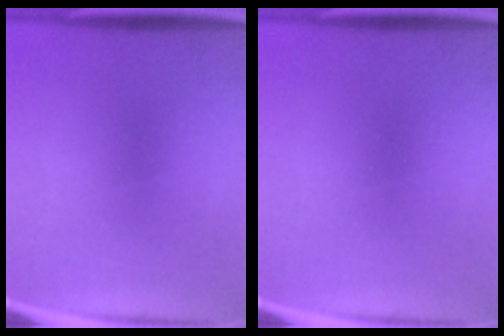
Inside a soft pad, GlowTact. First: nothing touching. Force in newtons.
{"total": 0.0}